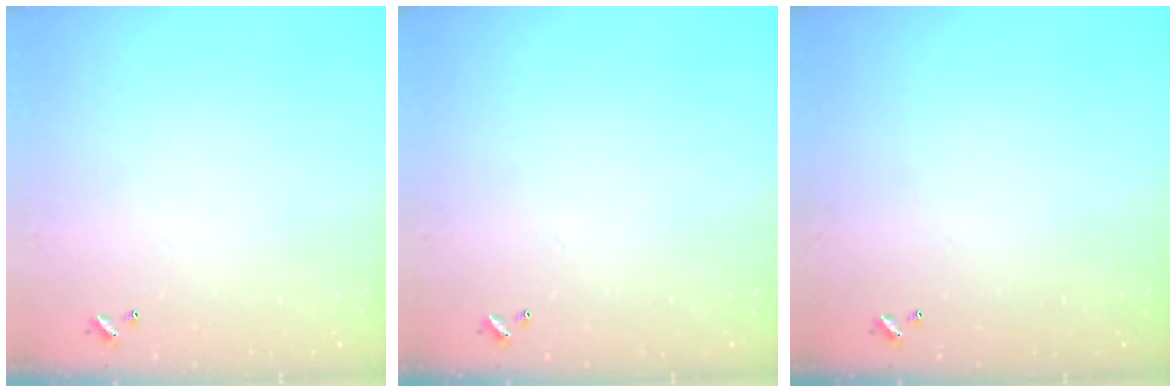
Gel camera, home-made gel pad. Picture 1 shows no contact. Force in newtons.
{"total": 0.0}
{"total": 0.0}